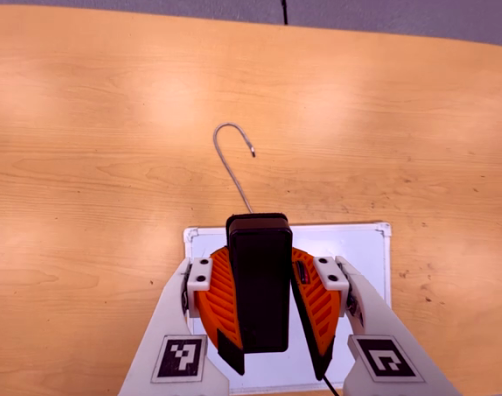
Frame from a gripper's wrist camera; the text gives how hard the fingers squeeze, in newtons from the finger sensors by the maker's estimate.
{"total": 10.6, "left": 10.1, "right": 11.2}